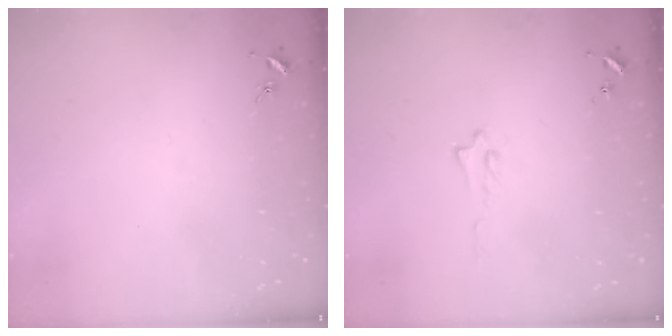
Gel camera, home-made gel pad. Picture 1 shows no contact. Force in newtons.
{"total": 0.6, "press": 0.6, "slide": 0.1}